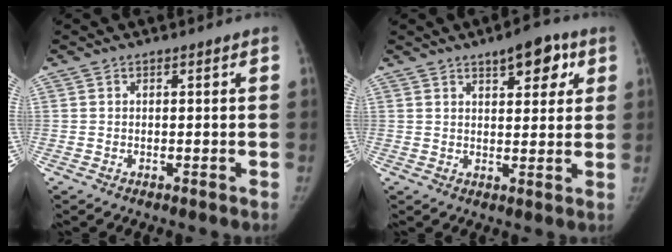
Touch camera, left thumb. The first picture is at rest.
{"total": 7.8, "force": [4.2, 3.5, 5.5], "torque": [-0.043, -0.013, 0.052]}